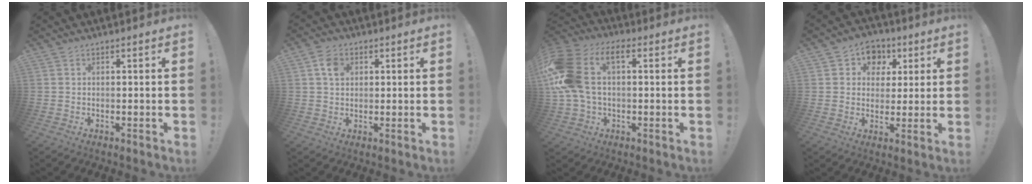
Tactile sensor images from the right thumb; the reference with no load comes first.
{"total": 5.5, "force": [1.9, 4.4, 2.7], "torque": [-0.038, 0.002, 0.033]}
{"total": 16.3, "force": [2.5, 10.3, 12.3], "torque": [-0.254, 0.008, 0.043]}
{"total": 7.8, "force": [2.0, 7.2, 2.1], "torque": [-0.026, -0.004, 0.043]}